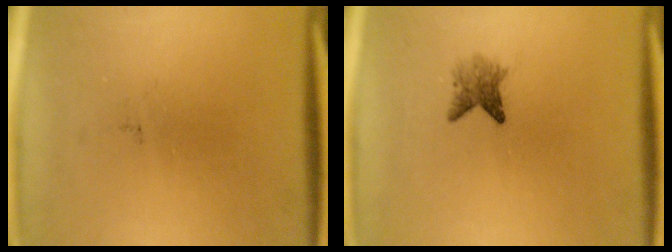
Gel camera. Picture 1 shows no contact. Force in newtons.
{"total": 2.5}